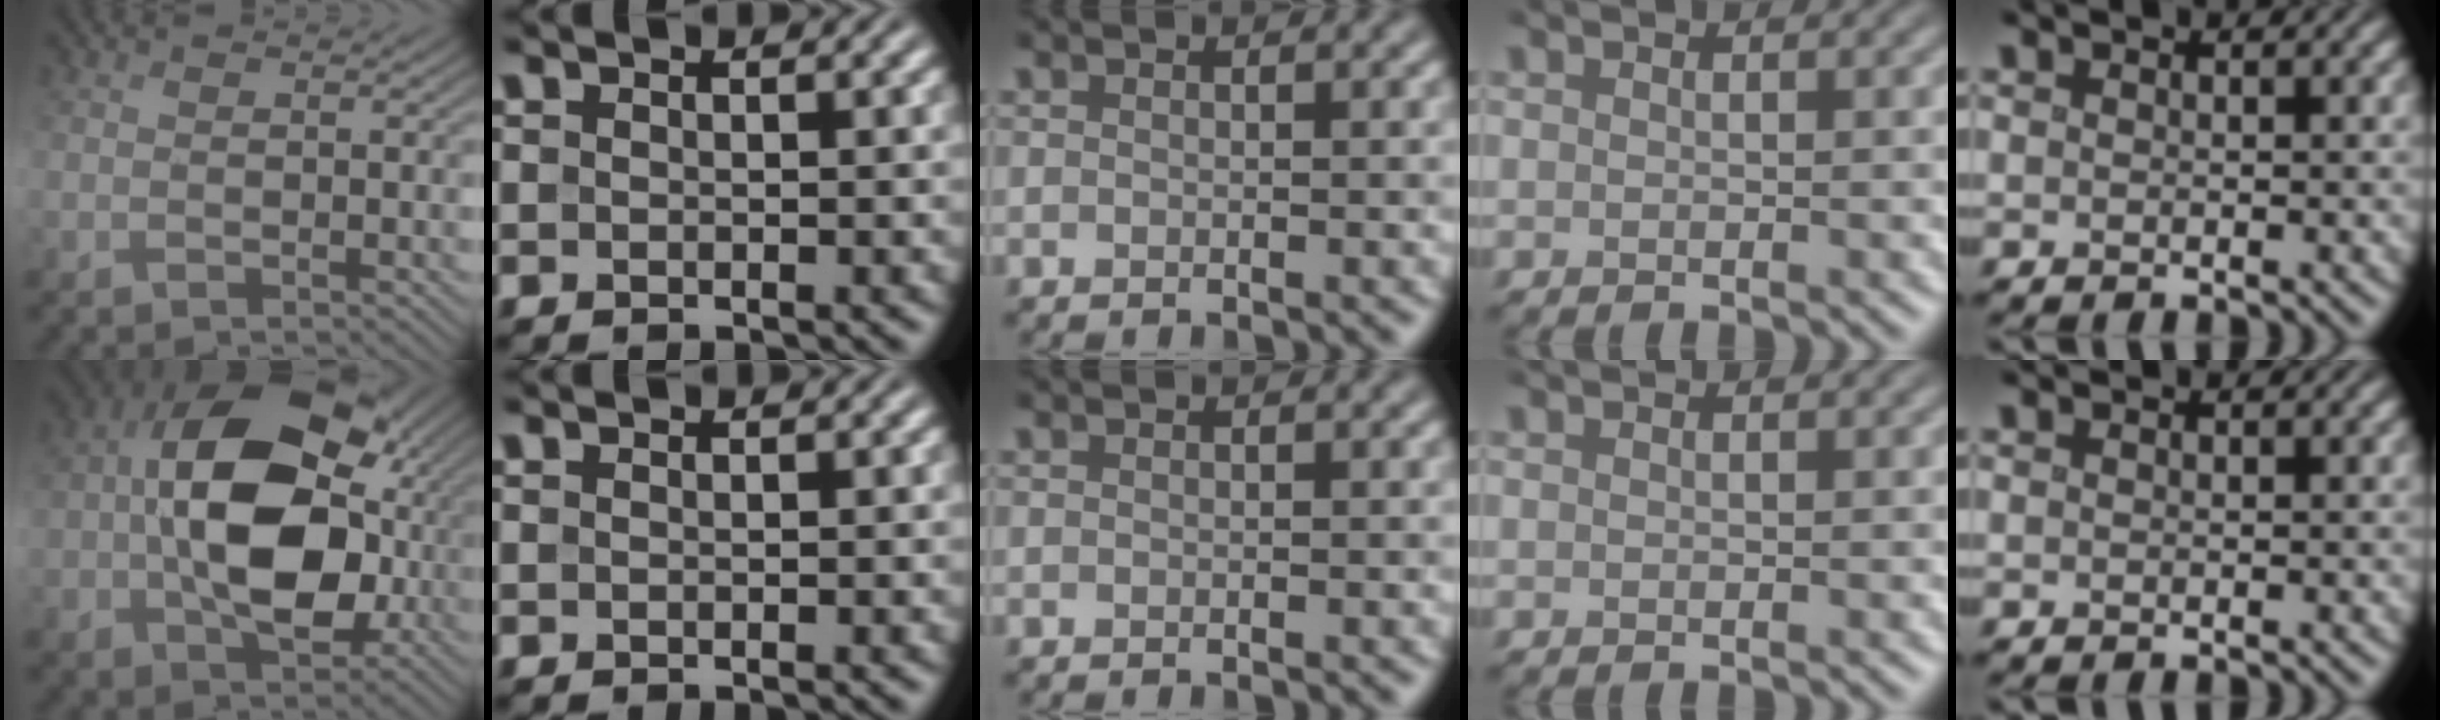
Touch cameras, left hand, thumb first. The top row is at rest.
{"thumb": {"total": 16.3, "force": [-0.4, 10.6, 12.3], "torque": [-0.211, 0.006, -0.011]}}